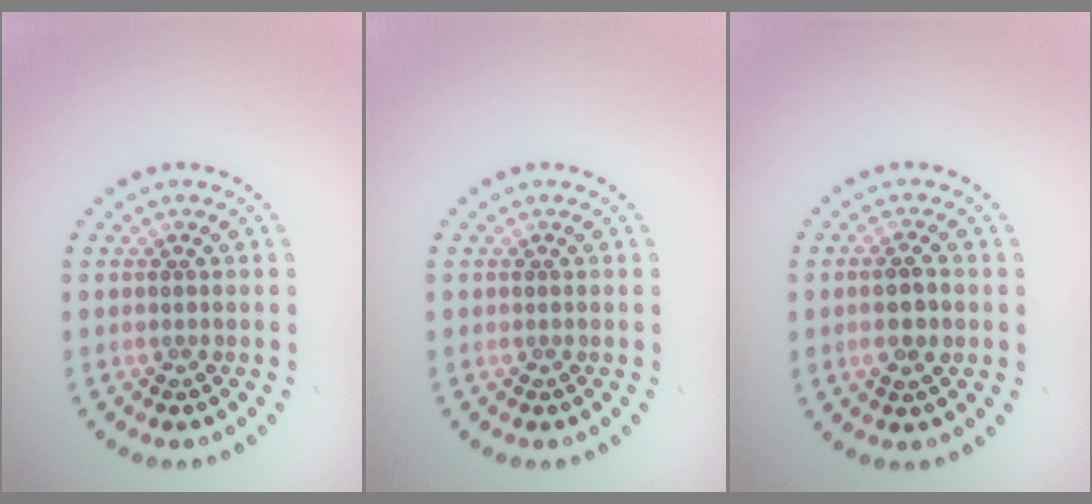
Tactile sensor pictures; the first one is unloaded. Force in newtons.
{"total": 0.0}
{"total": 1.9, "press": 1.8, "slide": 0.6}